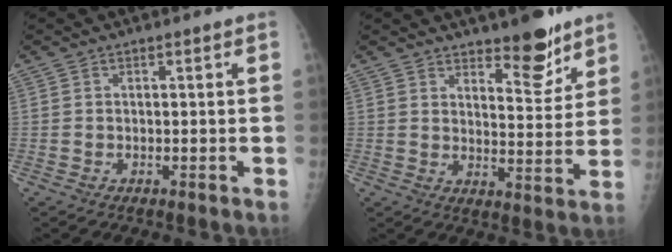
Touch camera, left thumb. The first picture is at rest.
{"total": 9.1, "force": [6.8, 3.2, 5.1], "torque": [-0.047, -0.055, 0.106]}